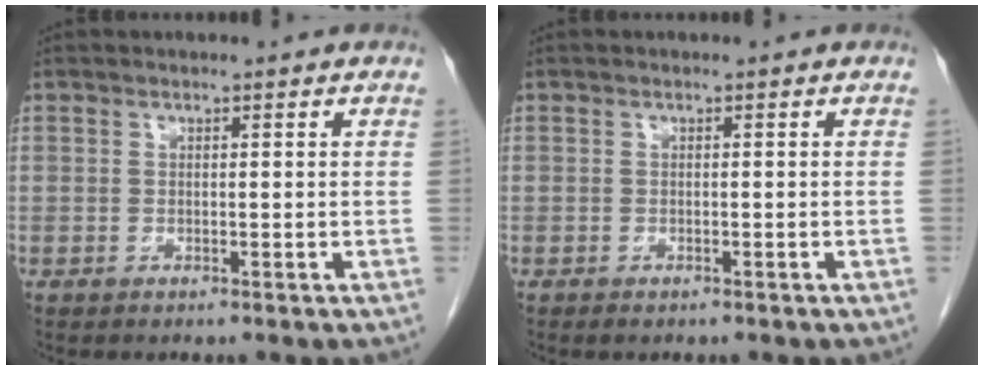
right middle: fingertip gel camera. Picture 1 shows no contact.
{"total": 1.0, "force": [-0.7, 0.5, 0.5], "torque": [-0.010, 0.000, -0.005]}